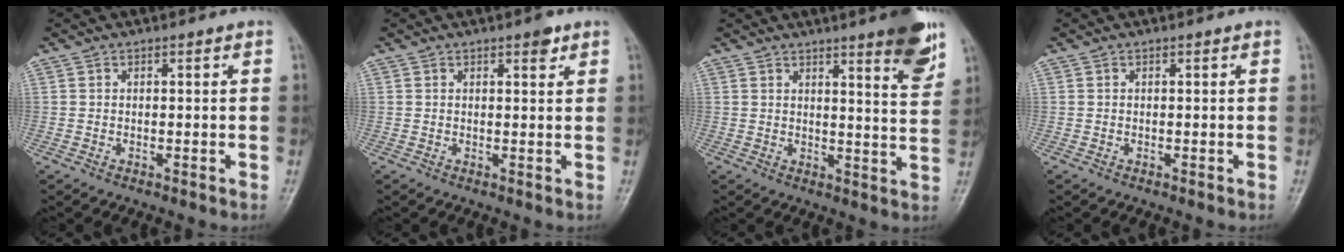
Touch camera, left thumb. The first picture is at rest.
{"total": 2.1, "force": [1.4, 0.8, 1.4], "torque": [-0.015, -0.007, 0.018]}
{"total": 9.1, "force": [5.8, 1.3, 6.9], "torque": [-0.071, -0.035, 0.072]}
{"total": 0.0}